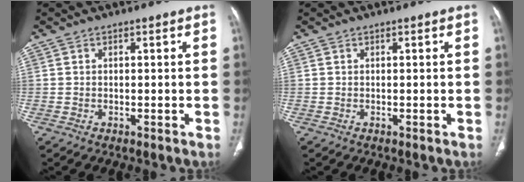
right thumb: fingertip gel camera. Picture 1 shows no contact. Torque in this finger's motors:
{"motor_torque": [0.04, 0.11, -0.09, 0.00, 0.01]}